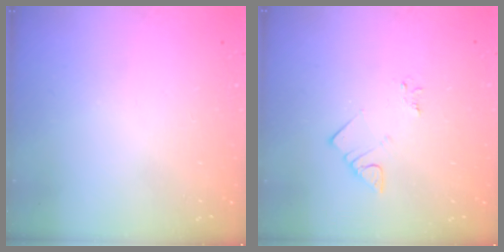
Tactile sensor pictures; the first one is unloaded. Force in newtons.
{"total": 3.3, "press": 3.2, "slide": 0.4}